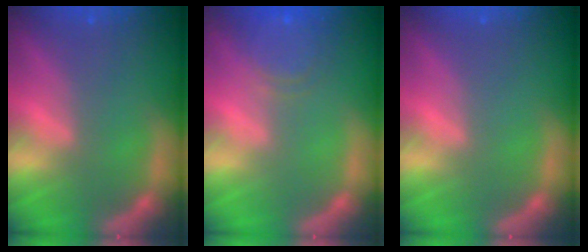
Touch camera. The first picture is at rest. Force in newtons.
{"total": 4.6}
{"total": 0.0}